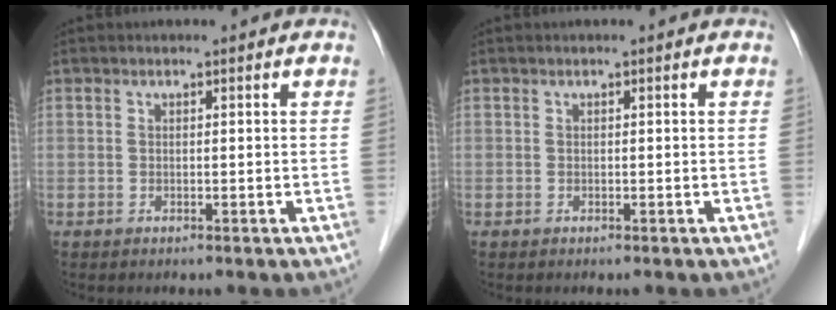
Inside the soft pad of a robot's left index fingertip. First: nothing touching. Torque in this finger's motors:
{"motor_torque": [0.09, 0.03, -0.03, -0.01]}